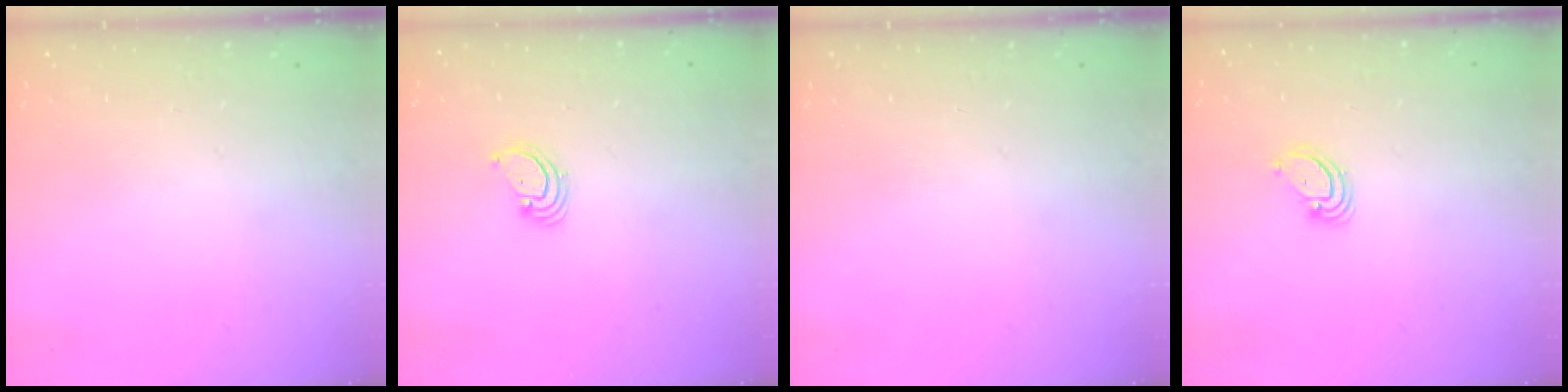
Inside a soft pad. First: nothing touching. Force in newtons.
{"total": 2.8, "press": 2.8, "slide": 0.2}
{"total": 0.0}
{"total": 3.5, "press": 3.5, "slide": 0.2}